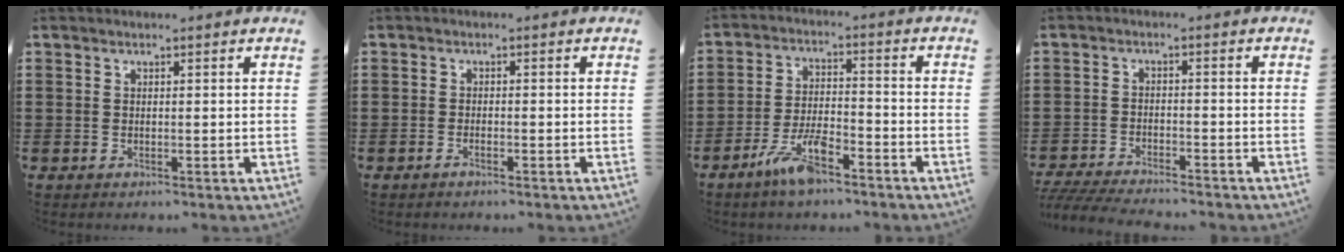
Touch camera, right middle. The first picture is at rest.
{"total": 0.9, "force": [-0.6, 0.1, 0.7], "torque": [-0.014, -0.006, -0.010]}
{"total": 7.2, "force": [-5.0, 2.0, 4.8], "torque": [-0.102, 0.003, -0.094]}
{"total": 4.5, "force": [-4.3, 0.1, 1.0], "torque": [-0.029, -0.008, -0.091]}